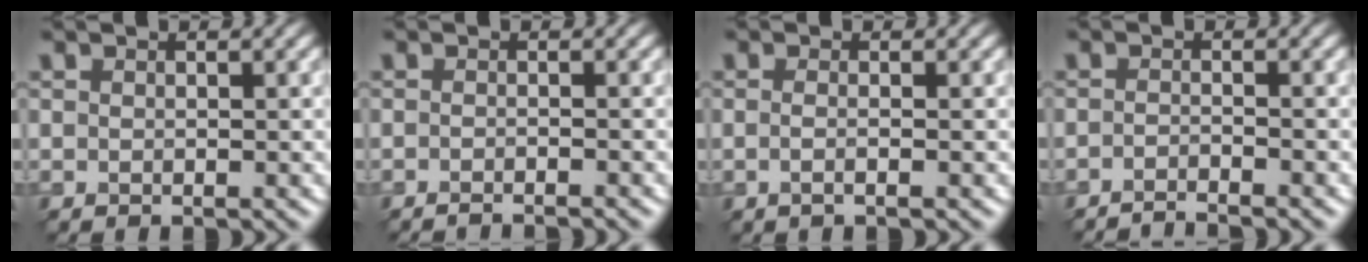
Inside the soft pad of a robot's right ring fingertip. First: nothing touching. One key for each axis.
{"total": 1.8, "fx": -1.5, "fy": 0.3, "fz": 1.0, "tx": 0.000, "ty": -0.001, "tz": -0.026}
{"total": 1.3, "fx": -0.2, "fy": 0.5, "fz": 1.1, "tx": -0.018, "ty": -0.007, "tz": -0.011}
{"total": 1.9, "fx": -1.7, "fy": 0.3, "fz": 0.9, "tx": -0.003, "ty": -0.003, "tz": -0.037}